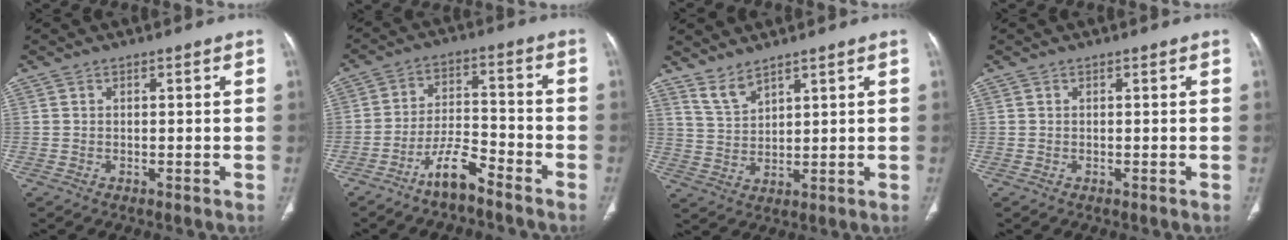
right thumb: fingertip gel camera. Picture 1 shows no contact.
{"total": 7.4, "force": [-5.7, 2.1, 4.2], "torque": [-0.073, 0.051, -0.110]}
{"total": 4.5, "force": [3.9, 1.1, 1.9], "torque": [-0.036, -0.026, 0.091]}
{"total": 0.0}